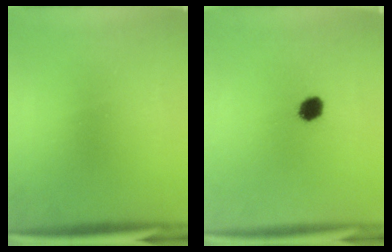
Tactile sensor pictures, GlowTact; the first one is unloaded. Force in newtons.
{"total": 4.2}